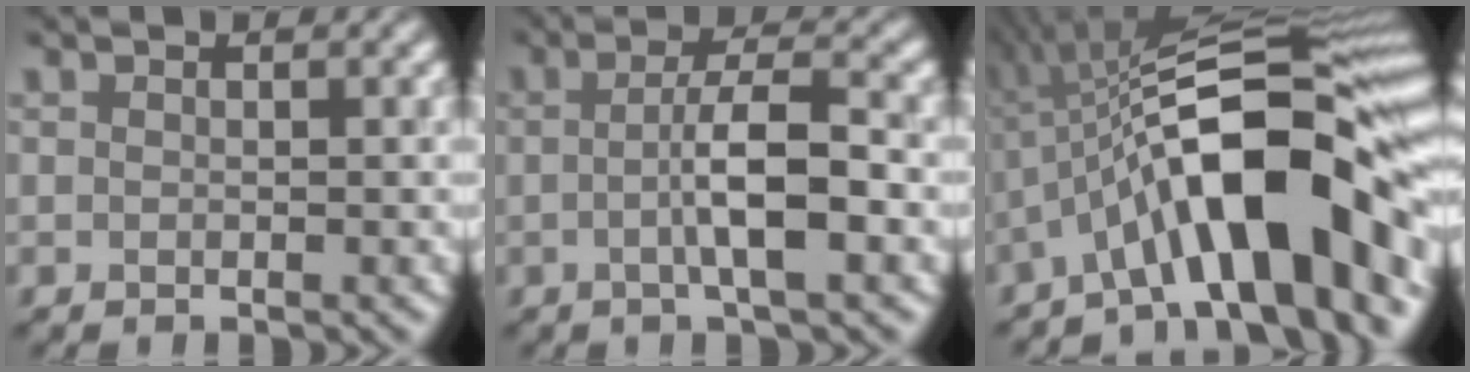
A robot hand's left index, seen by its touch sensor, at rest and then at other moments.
{"total": 4.8, "force": [-0.7, 0.8, 4.7], "torque": [-0.083, 0.007, -0.016]}
{"total": 14.4, "force": [-3.7, 4.3, 13.2], "torque": [-0.186, 0.028, -0.070]}